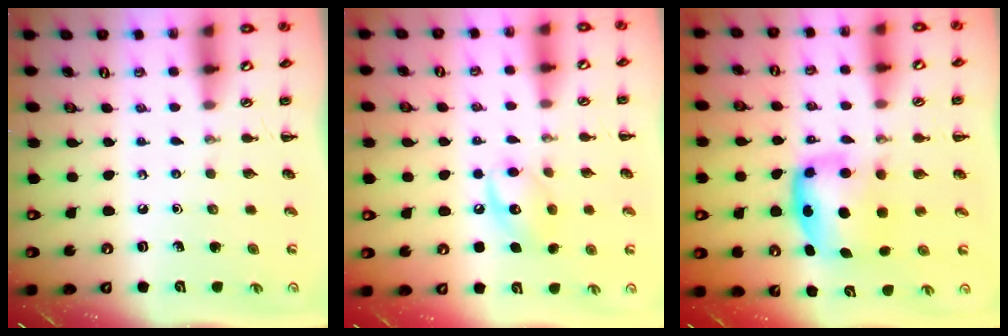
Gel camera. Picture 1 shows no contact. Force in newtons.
{"total": 9.7, "press": 9.7, "slide": 0.7}
{"total": 6.0, "press": 5.9, "slide": 0.7}